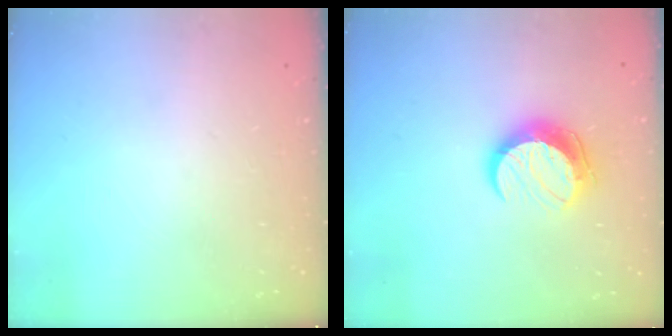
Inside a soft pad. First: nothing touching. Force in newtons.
{"total": 10.4, "press": 10.4, "slide": 0.8}